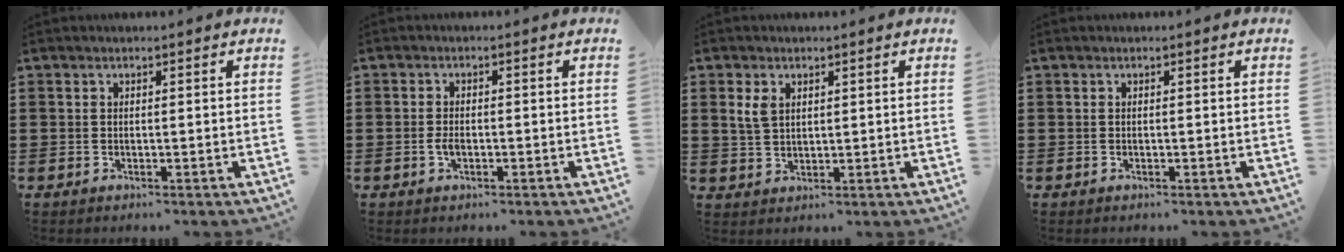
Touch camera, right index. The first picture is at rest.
{"total": 1.1, "force": [-0.4, 0.4, 0.9], "torque": [-0.028, -0.010, -0.008]}
{"total": 3.2, "force": [1.5, 2.0, 1.9], "torque": [-0.044, 0.007, 0.028]}
{"total": 0.0}